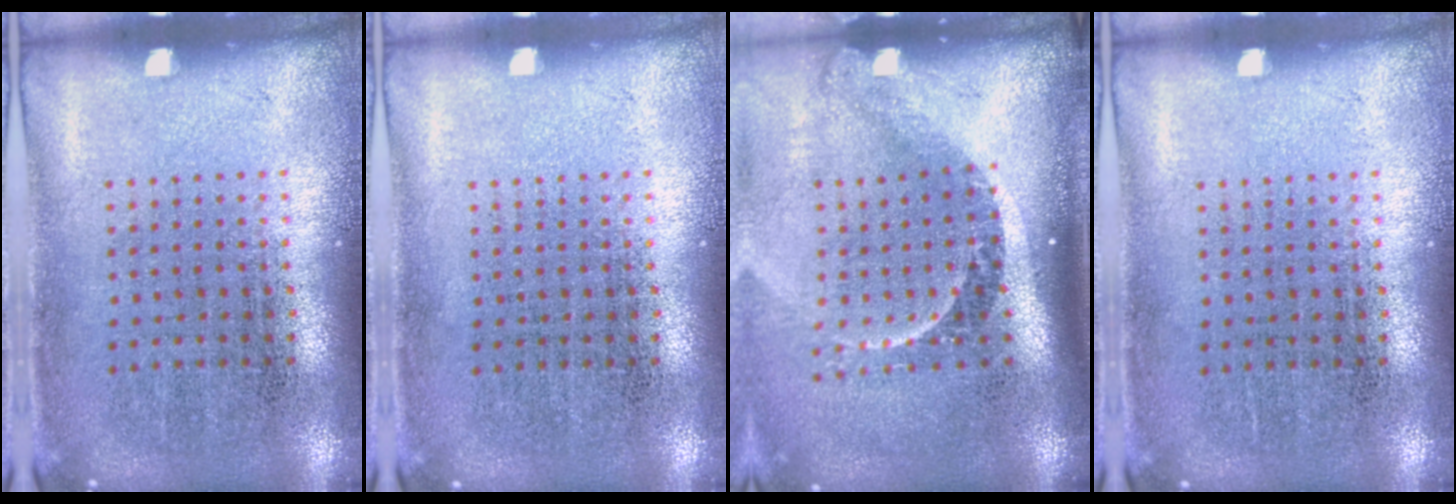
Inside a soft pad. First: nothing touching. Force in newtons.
{"total": 0.0}
{"total": 2.3, "press": 1.5, "slide": 1.7}
{"total": 0.0}